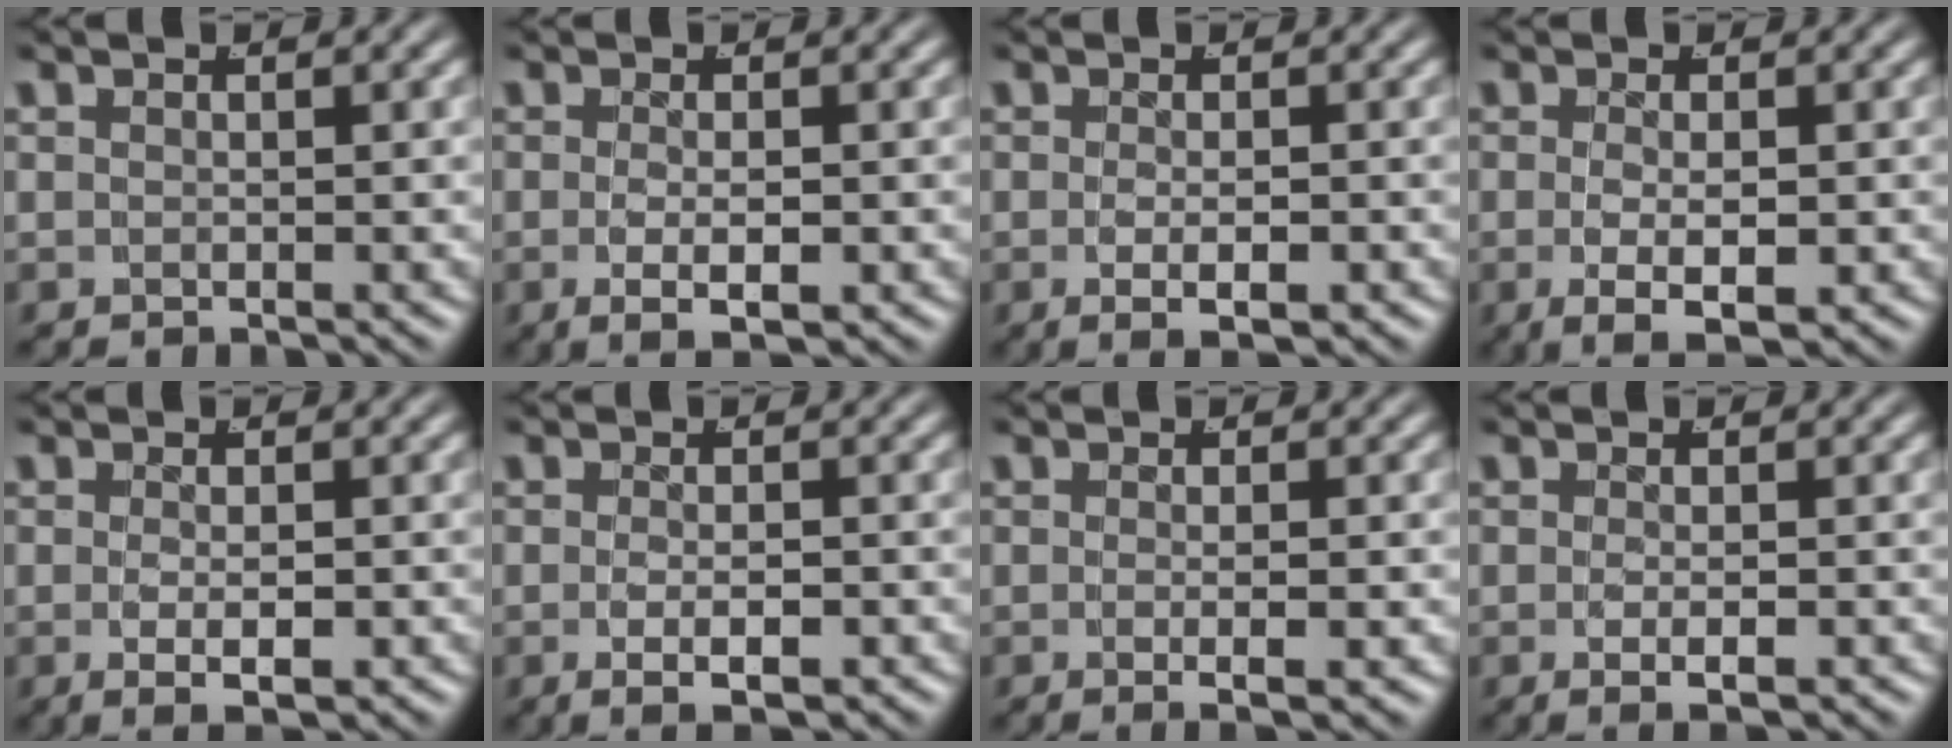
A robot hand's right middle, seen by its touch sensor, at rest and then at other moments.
{"total": 3.6, "force": [-1.4, 1.0, 3.2], "torque": [-0.062, -0.018, -0.010]}
{"total": 2.9, "force": [-1.2, 0.5, 2.6], "torque": [-0.048, -0.014, -0.010]}
{"total": 4.8, "force": [-2.0, 1.6, 4.0], "torque": [-0.080, -0.027, -0.014]}
{"total": 3.1, "force": [-1.1, 0.7, 2.8], "torque": [-0.052, -0.016, -0.005]}
{"total": 3.4, "force": [-1.5, 0.9, 2.9], "torque": [-0.055, -0.016, -0.013]}
{"total": 2.2, "force": [-0.9, -0.3, 2.0], "torque": [-0.034, -0.009, -0.010]}
{"total": 2.0, "force": [-0.9, -0.1, 1.8], "torque": [-0.036, -0.011, -0.006]}